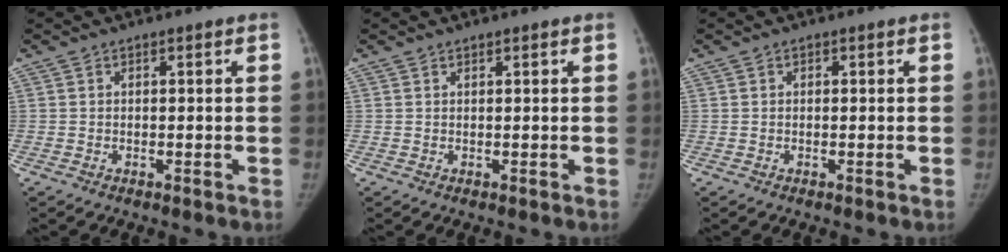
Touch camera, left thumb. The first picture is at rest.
{"total": 0.5, "force": [0.4, -0.1, 0.3], "torque": [-0.010, -0.003, 0.011]}
{"total": 0.0}